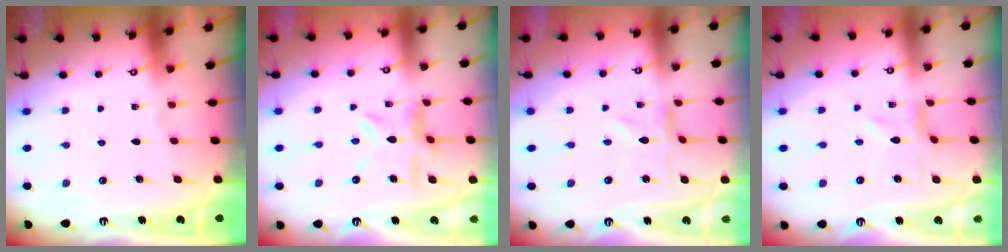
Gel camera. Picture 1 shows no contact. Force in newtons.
{"total": 9.1, "press": 9.0, "slide": 0.8}
{"total": 0.0}
{"total": 0.0}